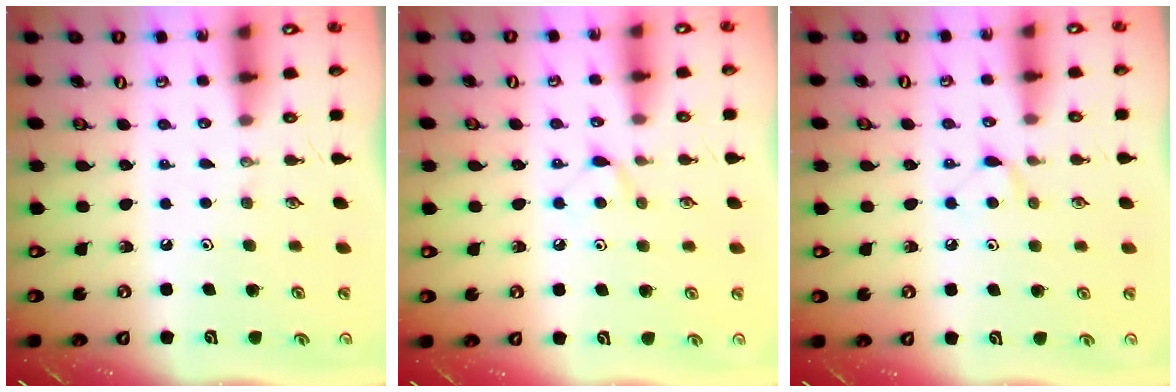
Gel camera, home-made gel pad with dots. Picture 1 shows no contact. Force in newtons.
{"total": 5.1, "press": 5.1, "slide": 0.6}
{"total": 5.1, "press": 5.1, "slide": 0.6}